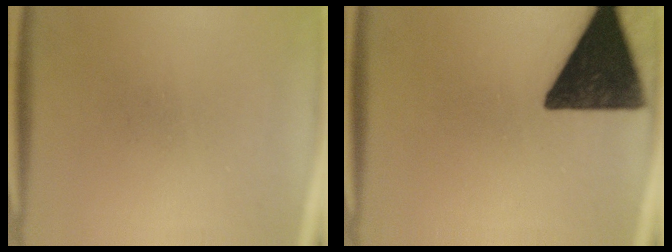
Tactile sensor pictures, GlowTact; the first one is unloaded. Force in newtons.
{"total": 16.8}